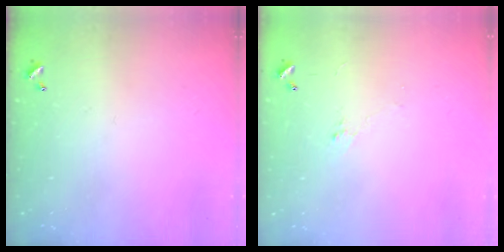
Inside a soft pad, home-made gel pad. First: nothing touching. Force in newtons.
{"total": 0.6, "press": 0.3, "slide": 0.5}